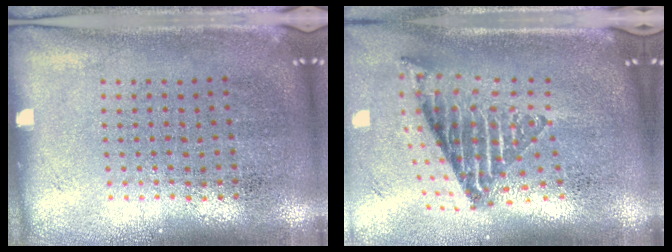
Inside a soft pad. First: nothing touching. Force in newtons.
{"total": 2.1, "press": 1.5, "slide": 1.6}